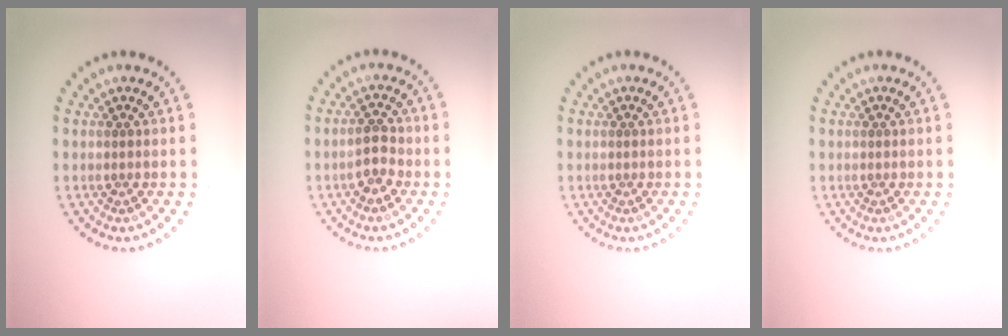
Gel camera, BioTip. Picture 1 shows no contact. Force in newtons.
{"total": 2.2, "press": 2.2, "slide": 0.5}
{"total": 0.0}
{"total": 0.0}